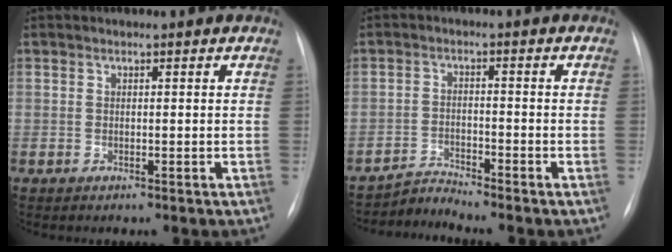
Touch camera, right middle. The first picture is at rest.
{"total": 3.3, "force": [-3.0, -1.0, -1.1], "torque": [0.020, -0.014, -0.054]}